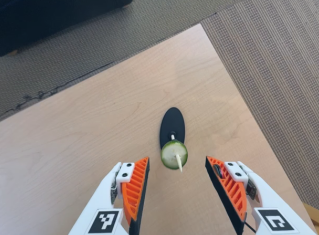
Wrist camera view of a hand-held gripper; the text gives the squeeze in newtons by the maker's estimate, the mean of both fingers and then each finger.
{"total": 0.8, "left": 1.4, "right": 0.3}